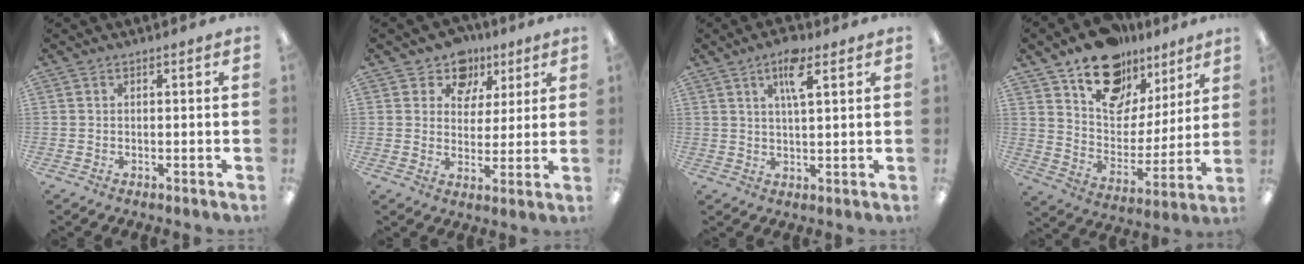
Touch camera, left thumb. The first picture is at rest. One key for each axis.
{"total": 8.9, "fx": 5.7, "fy": 6.5, "fz": 1.7, "tx": -0.033, "ty": -0.038, "tz": 0.104}
{"total": 6.7, "fx": 3.7, "fy": 1.8, "fz": 5.3, "tx": -0.092, "ty": -0.002, "tz": 0.058}
{"total": 17.0, "fx": 12.4, "fy": 10.0, "fz": 6.1, "tx": -0.103, "ty": -0.083, "tz": 0.225}